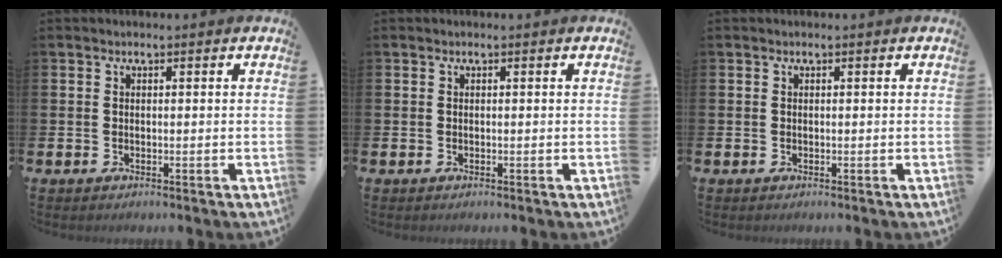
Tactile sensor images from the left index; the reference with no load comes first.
{"total": 0.0}
{"total": 0.0}